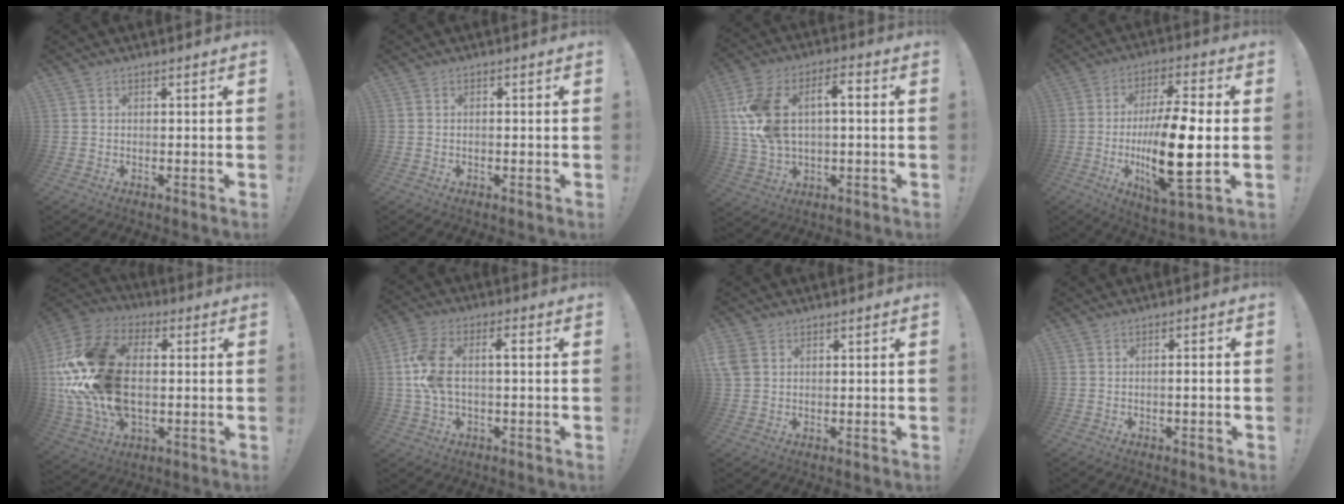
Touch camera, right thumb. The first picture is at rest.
{"total": 0.9, "force": [-0.6, 0.0, 0.7], "torque": [-0.020, 0.003, -0.009]}
{"total": 14.8, "force": [2.4, 9.0, 11.5], "torque": [-0.221, 0.008, 0.041]}
{"total": 19.1, "force": [-3.0, 5.2, 18.2], "torque": [-0.336, 0.001, -0.049]}
{"total": 26.4, "force": [0.1, 17.3, 20.0], "torque": [-0.390, 0.023, 0.013]}
{"total": 10.0, "force": [0.2, 4.7, 8.9], "torque": [-0.173, 0.007, 0.003]}
{"total": 4.0, "force": [1.6, 3.0, 2.0], "torque": [-0.042, 0.001, 0.033]}
{"total": 2.2, "force": [-0.9, -0.2, 2.0], "torque": [-0.040, 0.003, -0.016]}